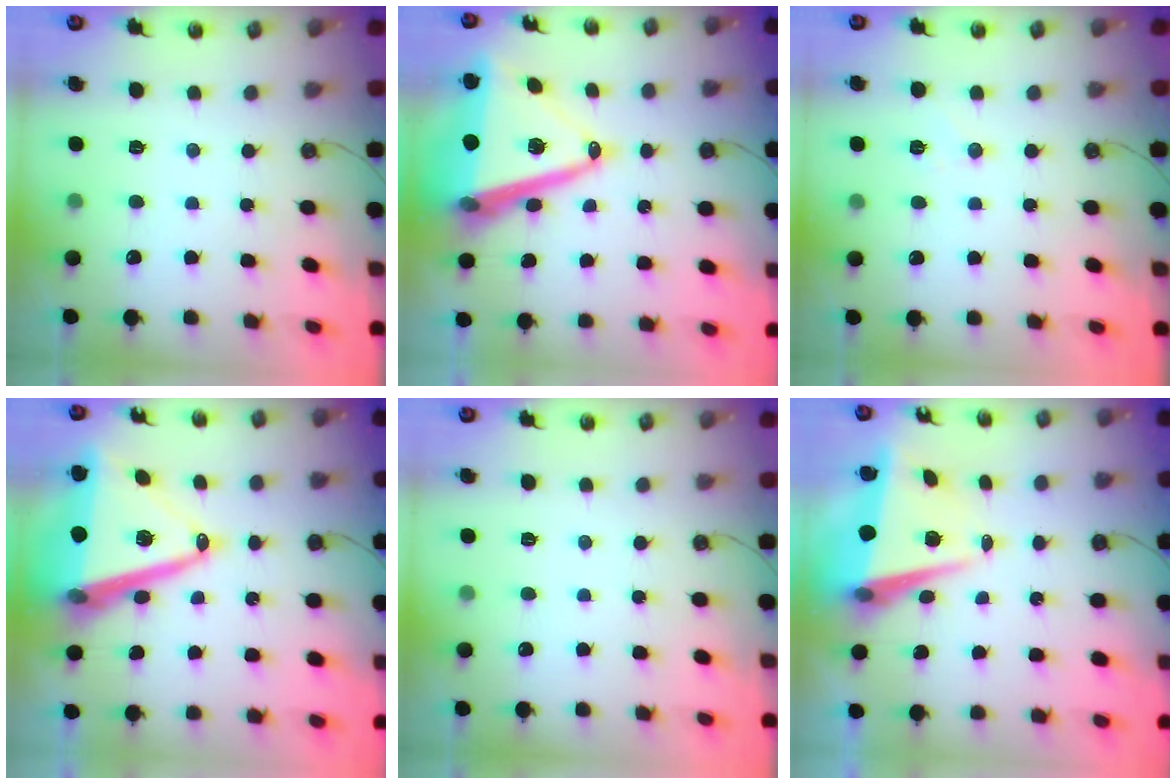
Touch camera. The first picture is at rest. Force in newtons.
{"total": 21.6, "press": 21.2, "slide": 3.9}
{"total": 5.2, "press": 4.9, "slide": 1.6}
{"total": 21.6, "press": 21.2, "slide": 3.9}
{"total": 0.0}
{"total": 8.0, "press": 7.8, "slide": 1.7}